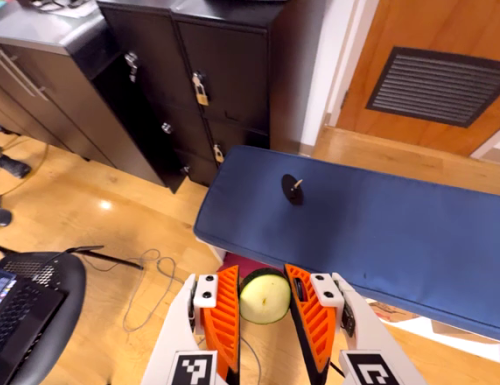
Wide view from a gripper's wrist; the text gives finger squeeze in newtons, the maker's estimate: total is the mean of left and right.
{"total": 10.4, "left": 10.4, "right": 10.4}